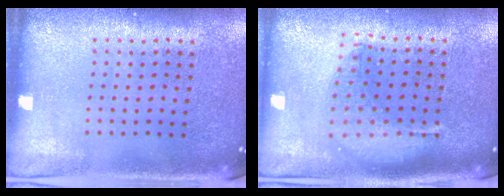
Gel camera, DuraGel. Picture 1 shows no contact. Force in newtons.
{"total": 1.6, "press": 1.4, "slide": 0.7}